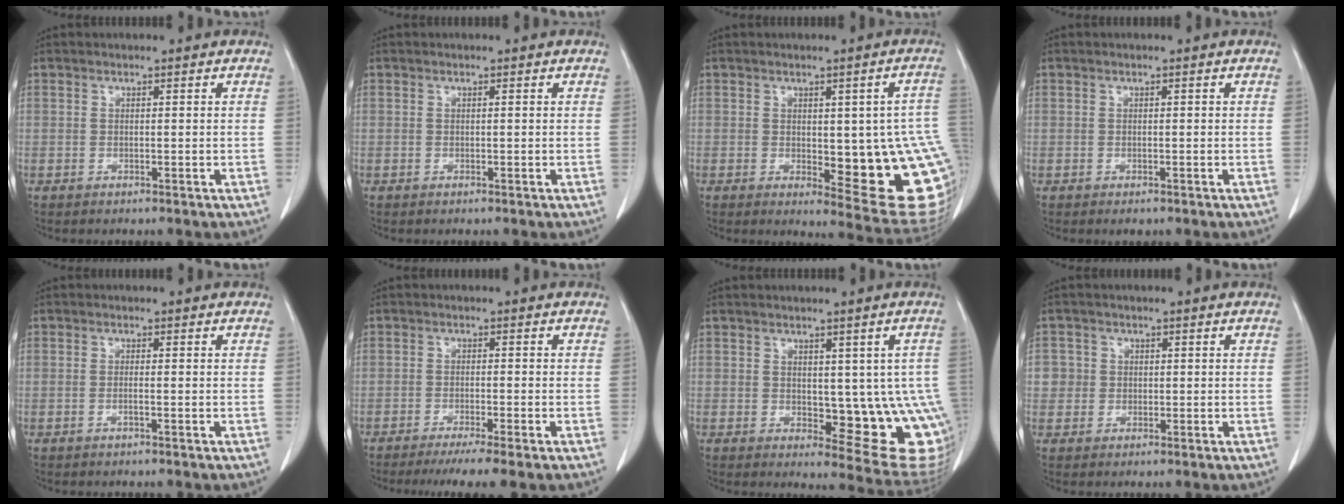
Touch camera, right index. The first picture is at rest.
{"total": 0.0}
{"total": 17.2, "force": [-2.0, 5.2, 16.3], "torque": [-0.134, 0.005, -0.002]}
{"total": 1.0, "force": [-0.6, 0.7, 0.5], "torque": [-0.003, 0.002, -0.006]}
{"total": 0.8, "force": [-0.3, -0.1, 0.7], "torque": [-0.013, 0.001, -0.007]}
{"total": 6.4, "force": [-5.0, -0.6, 4.0], "torque": [-0.049, -0.015, -0.078]}
{"total": 11.6, "force": [-0.5, 5.0, 10.5], "torque": [-0.097, -0.006, 0.005]}
{"total": 2.7, "force": [0.3, 2.7, 0.0], "torque": [0.018, 0.007, 0.003]}